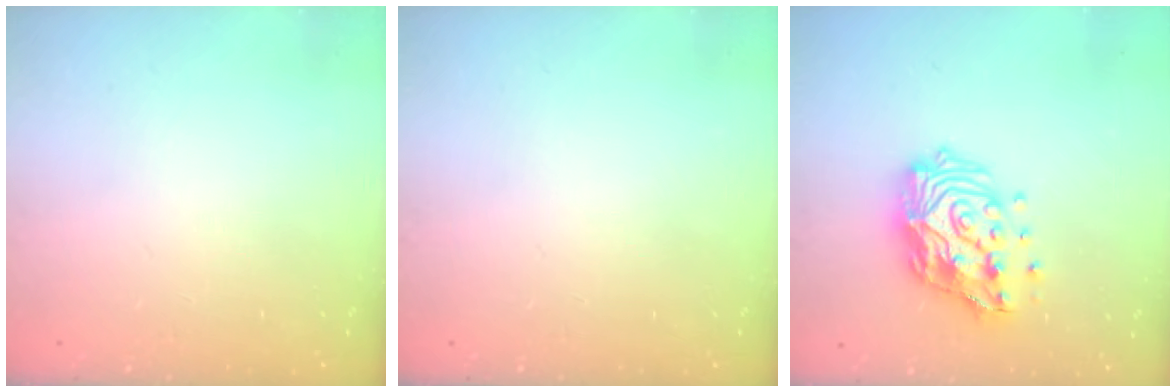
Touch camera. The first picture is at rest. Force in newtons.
{"total": 0.0}
{"total": 16.3, "press": 16.2, "slide": 1.6}